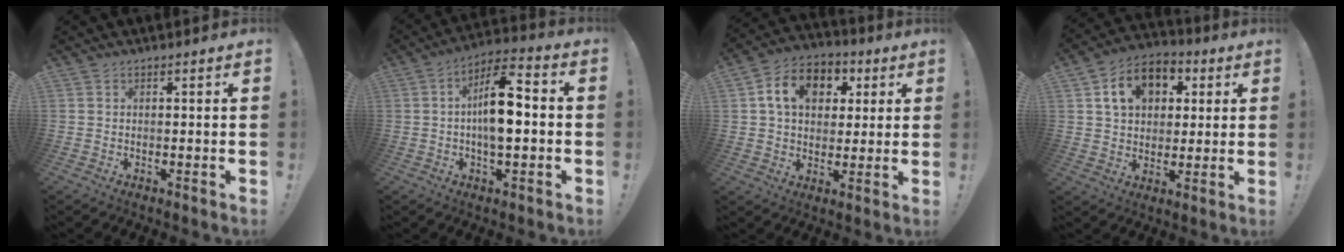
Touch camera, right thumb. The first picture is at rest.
{"total": 12.3, "force": [-0.6, 5.3, 11.1], "torque": [-0.177, 0.003, -0.016]}
{"total": 13.2, "force": [4.2, 9.9, 7.6], "torque": [-0.118, 0.001, 0.081]}
{"total": 12.7, "force": [4.8, 9.4, 7.1], "torque": [-0.110, -0.007, 0.093]}